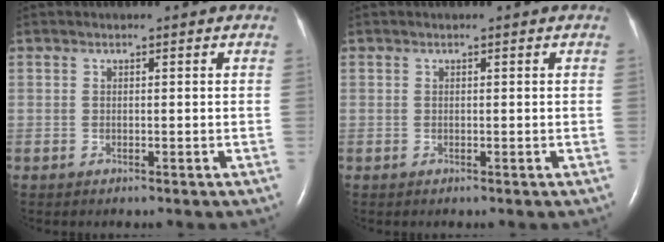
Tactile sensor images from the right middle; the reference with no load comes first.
{"total": 0.0}